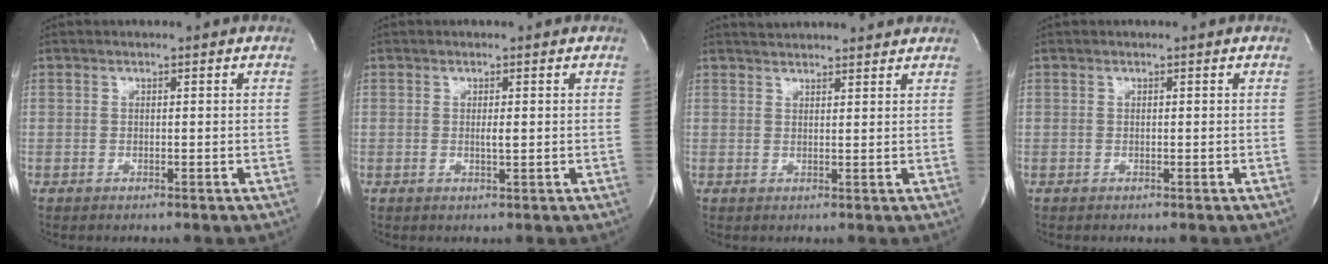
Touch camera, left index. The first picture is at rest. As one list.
[{"total": 1.1, "force": [-0.1, 0.1, 1.0], "torque": [-0.024, -0.006, -0.002]}, {"total": 8.1, "force": [7.8, 1.0, 2.0], "torque": [-0.031, 0.021, 0.097]}, {"total": 0.0}]